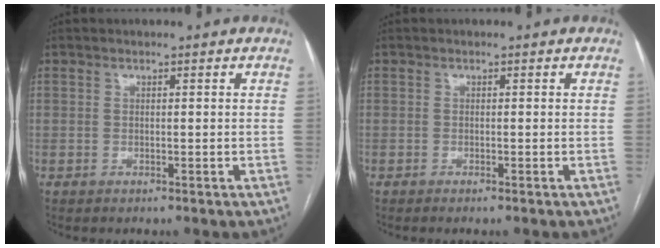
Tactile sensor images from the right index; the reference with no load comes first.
{"total": 0.6, "force": [-0.5, -0.1, 0.4], "torque": [-0.011, -0.001, -0.009]}